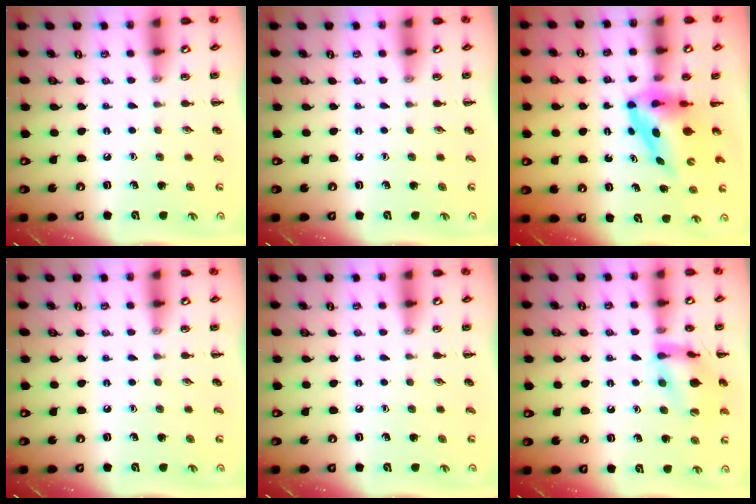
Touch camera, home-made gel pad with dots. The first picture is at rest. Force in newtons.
{"total": 0.0}
{"total": 5.4, "press": 5.2, "slide": 1.6}
{"total": 0.0}
{"total": 0.0}
{"total": 14.7, "press": 14.7, "slide": 1.1}